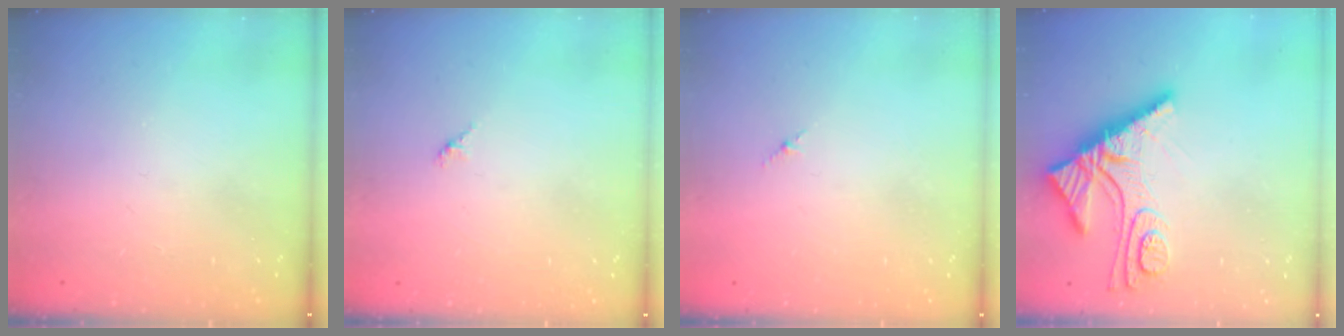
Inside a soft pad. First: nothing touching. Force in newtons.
{"total": 1.5, "press": 1.4, "slide": 0.4}
{"total": 1.8, "press": 1.7, "slide": 0.6}
{"total": 11.9, "press": 11.9, "slide": 1.0}